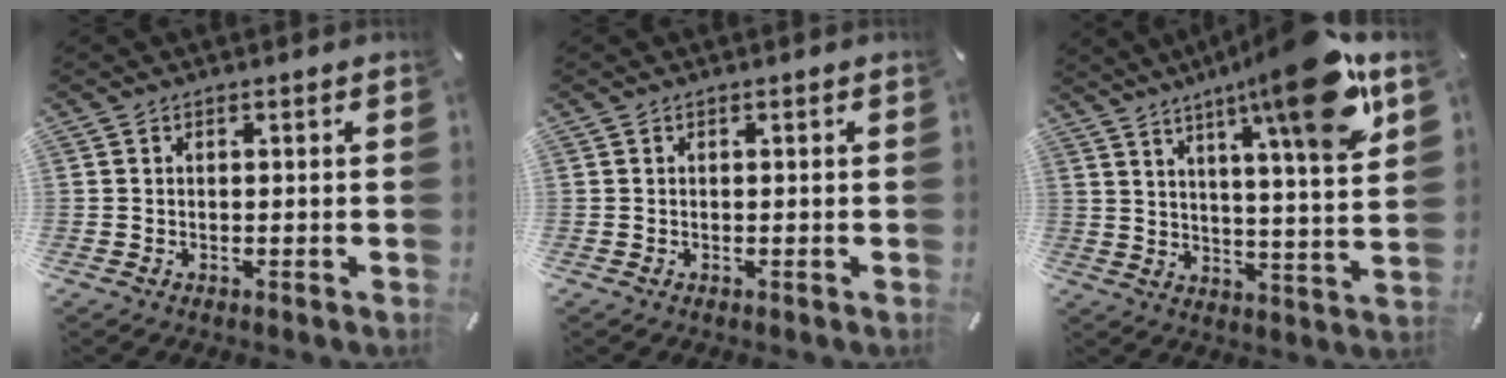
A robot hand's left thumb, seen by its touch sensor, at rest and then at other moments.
{"total": 0.0}
{"total": 18.4, "force": [11.6, 2.7, 14.0], "torque": [-0.203, -0.065, 0.172]}